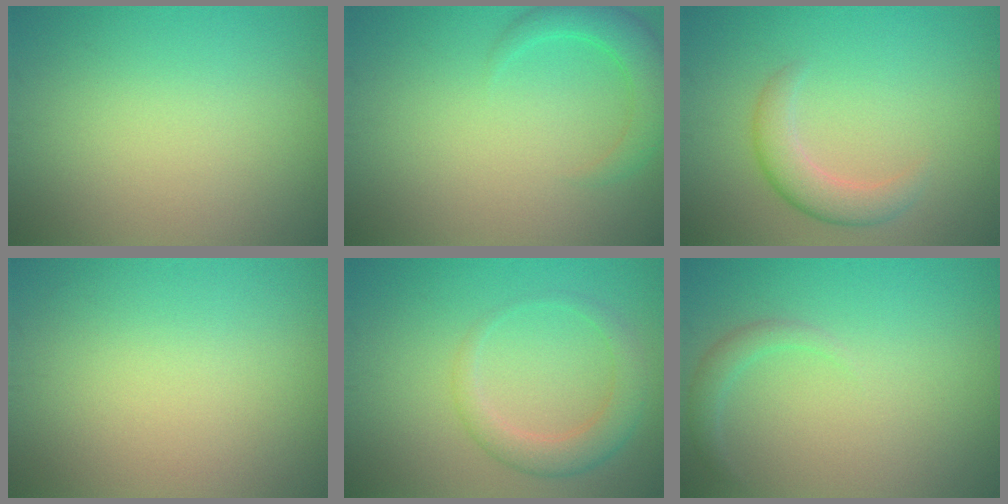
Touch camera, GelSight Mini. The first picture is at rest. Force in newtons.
{"total": 3.3, "press": 3.3, "slide": 0.3}
{"total": 3.0, "press": 3.0, "slide": 0.3}
{"total": 0.0}
{"total": 3.1, "press": 3.1, "slide": 0.2}
{"total": 1.5, "press": 1.5, "slide": 0.2}